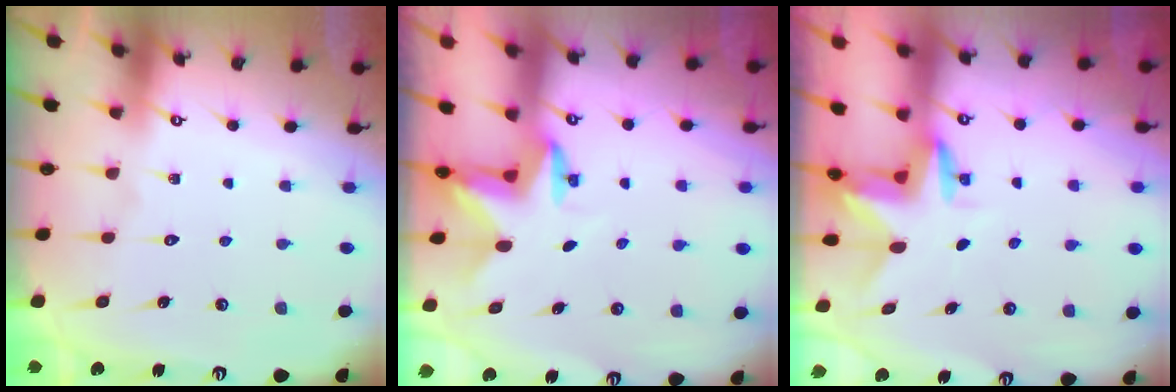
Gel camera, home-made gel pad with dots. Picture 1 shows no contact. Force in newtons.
{"total": 2.4, "press": 2.3, "slide": 0.4}
{"total": 3.0, "press": 3.0, "slide": 0.2}